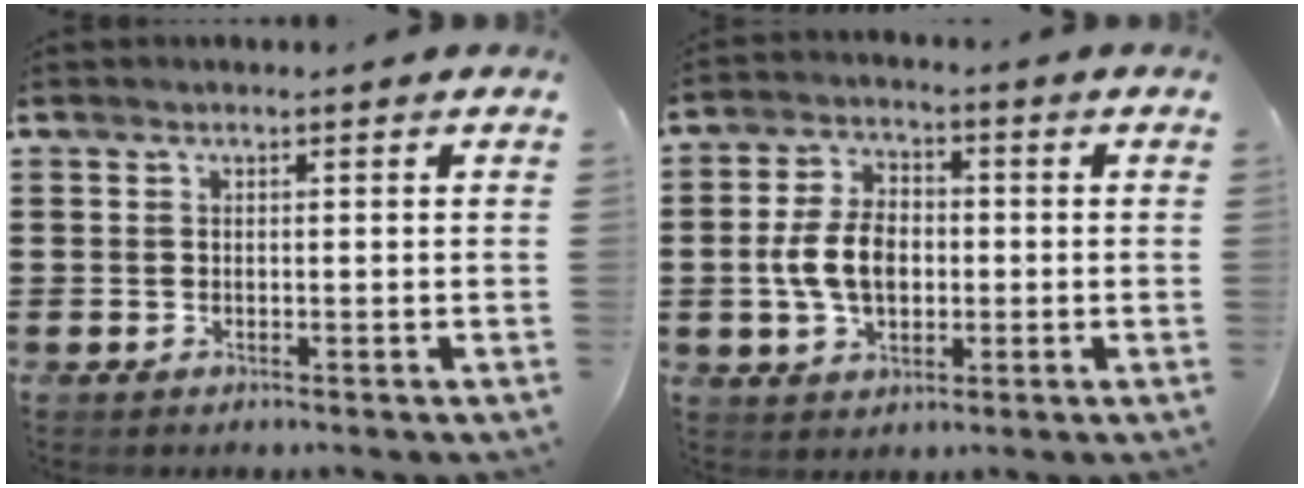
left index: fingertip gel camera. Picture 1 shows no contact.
{"total": 7.8, "force": [-0.8, 5.0, 5.9], "torque": [-0.139, 0.006, -0.020]}